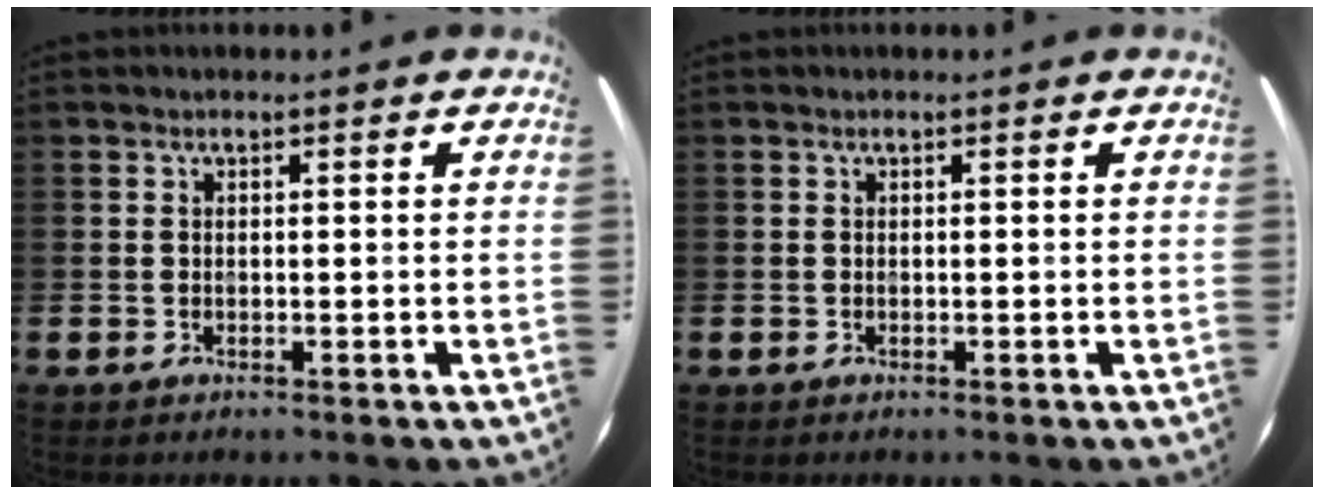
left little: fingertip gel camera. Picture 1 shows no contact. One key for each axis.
{"total": 0.0}